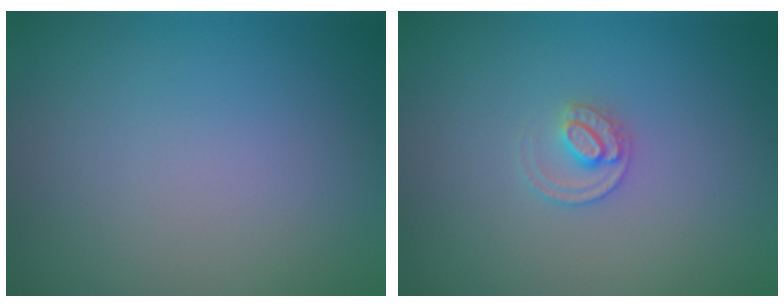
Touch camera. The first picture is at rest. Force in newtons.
{"total": 1.7, "press": 1.7, "slide": 0.1}